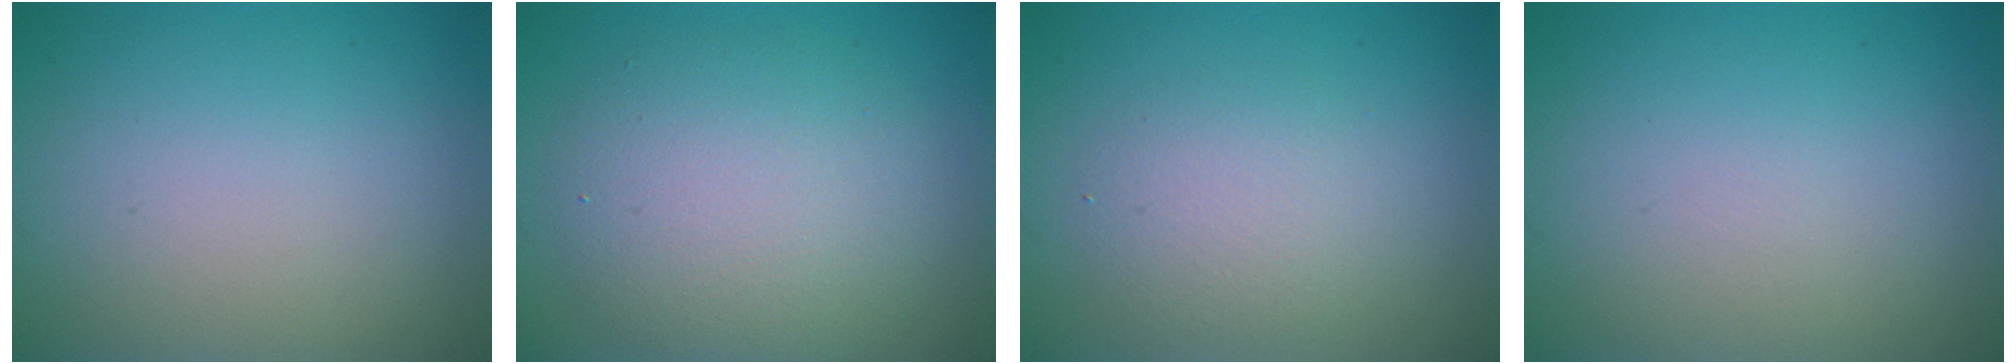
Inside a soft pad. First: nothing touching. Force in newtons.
{"total": 5.9, "press": 5.9, "slide": 0.3}
{"total": 2.7, "press": 2.7, "slide": 0.1}
{"total": 0.0}